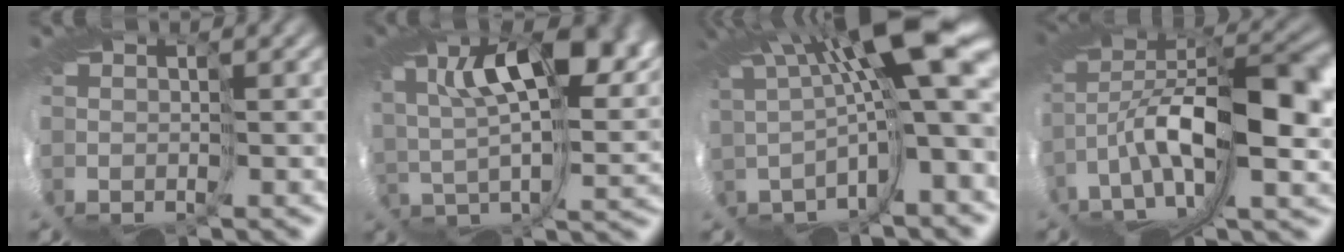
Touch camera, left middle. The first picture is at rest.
{"total": 9.2, "force": [5.6, 2.0, 7.0], "torque": [-0.128, -0.004, 0.105]}
{"total": 10.8, "force": [2.6, 0.2, 10.5], "torque": [-0.158, 0.025, 0.046]}
{"total": 9.9, "force": [0.9, 4.1, 9.0], "torque": [-0.187, 0.015, 0.010]}